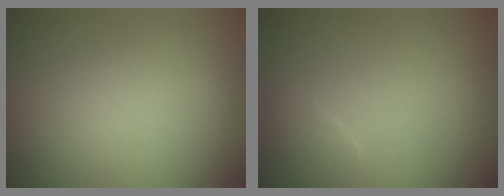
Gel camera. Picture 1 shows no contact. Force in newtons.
{"total": 0.9, "press": 0.9, "slide": 0.0}